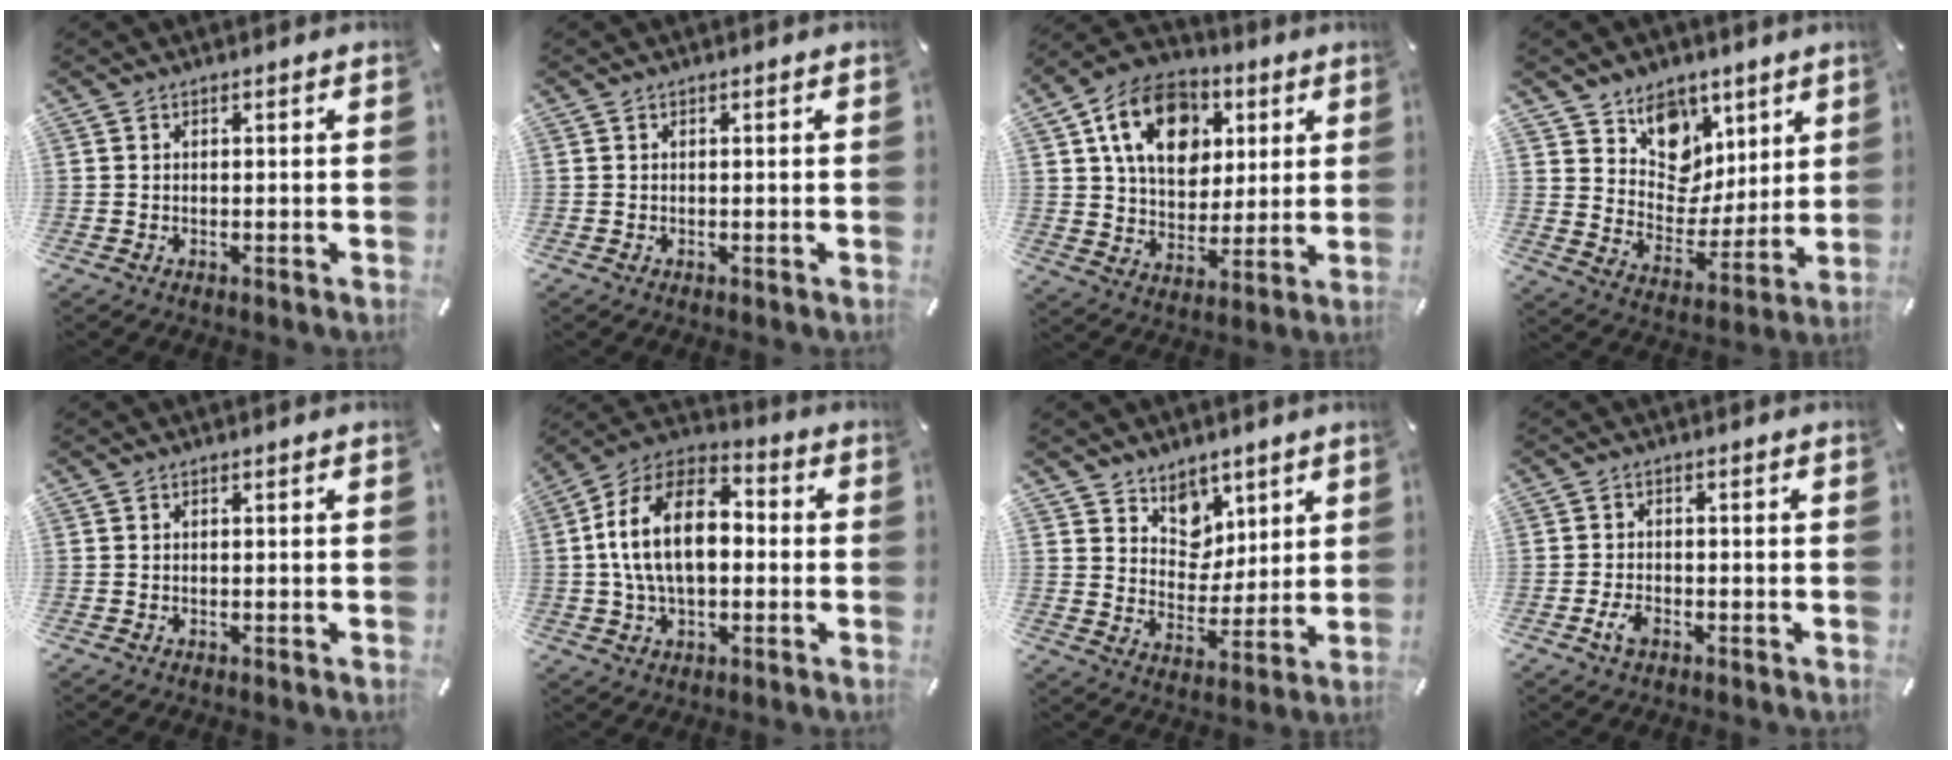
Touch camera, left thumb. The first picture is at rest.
{"total": 0.0}
{"total": 15.8, "force": [6.3, 12.1, 7.9], "torque": [-0.129, -0.007, 0.121]}
{"total": 11.5, "force": [5.7, 9.6, 2.7], "torque": [-0.033, -0.054, 0.110]}
{"total": 0.0}
{"total": 16.6, "force": [0.0, 10.5, 12.9], "torque": [-0.266, 0.016, -0.004]}
{"total": 8.7, "force": [5.2, 6.9, 0.9], "torque": [-0.015, -0.046, 0.099]}
{"total": 3.2, "force": [-1.6, 1.7, 2.1], "torque": [-0.047, 0.003, -0.031]}